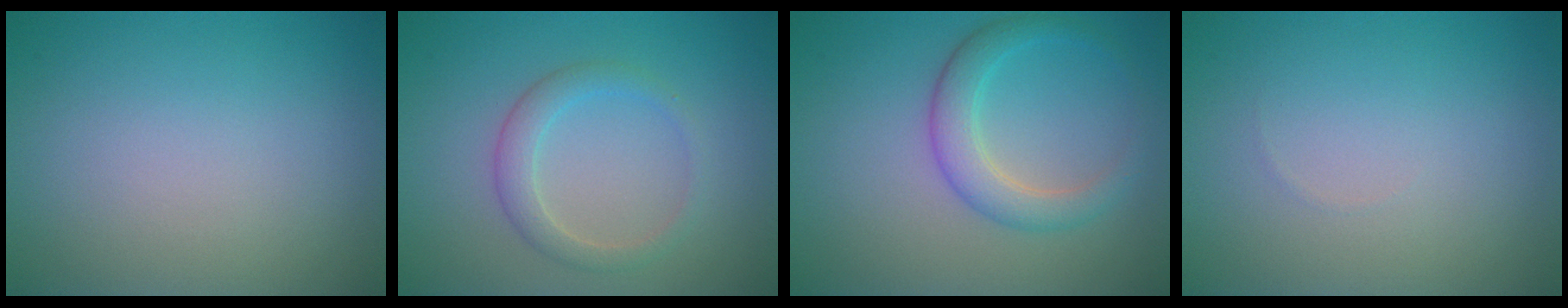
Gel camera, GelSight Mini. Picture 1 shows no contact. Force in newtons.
{"total": 2.2, "press": 2.2, "slide": 0.1}
{"total": 3.3, "press": 3.3, "slide": 0.1}
{"total": 0.0}